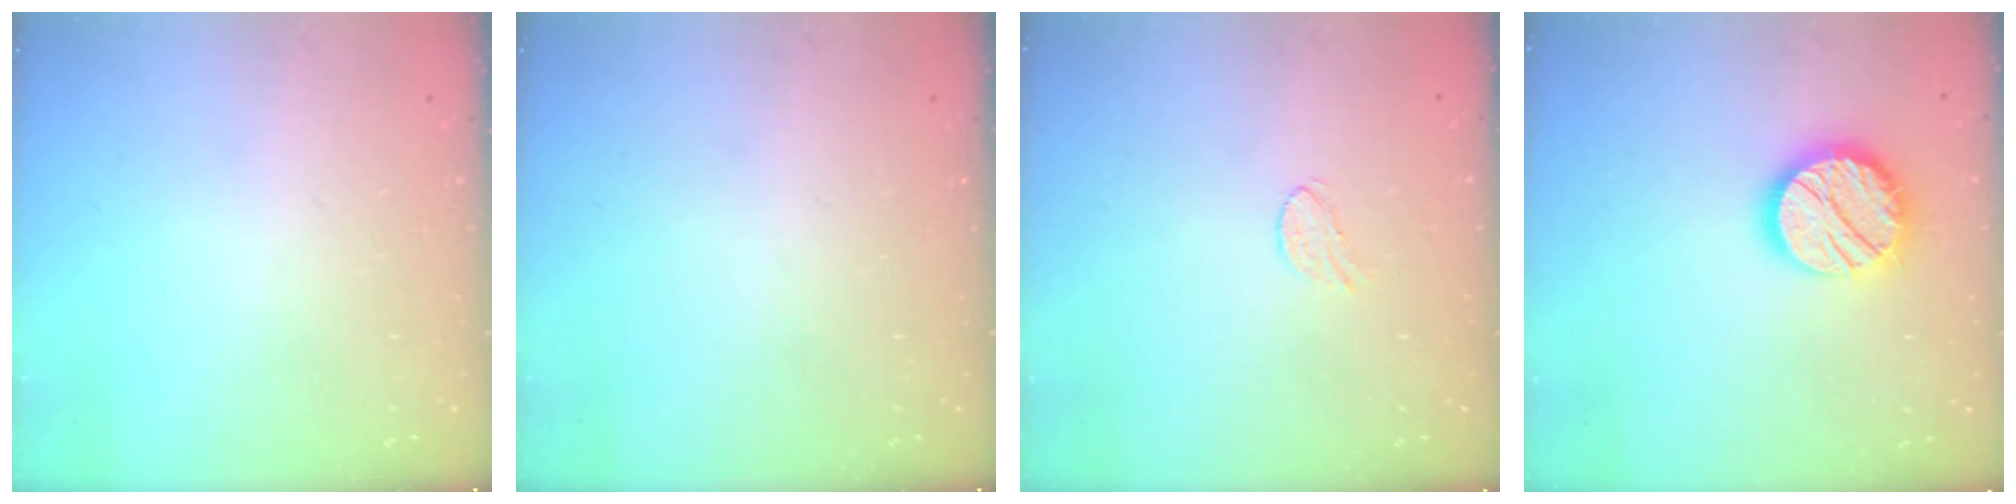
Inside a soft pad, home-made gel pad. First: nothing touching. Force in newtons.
{"total": 0.0}
{"total": 5.7, "press": 5.7, "slide": 0.5}
{"total": 15.4, "press": 15.3, "slide": 1.2}